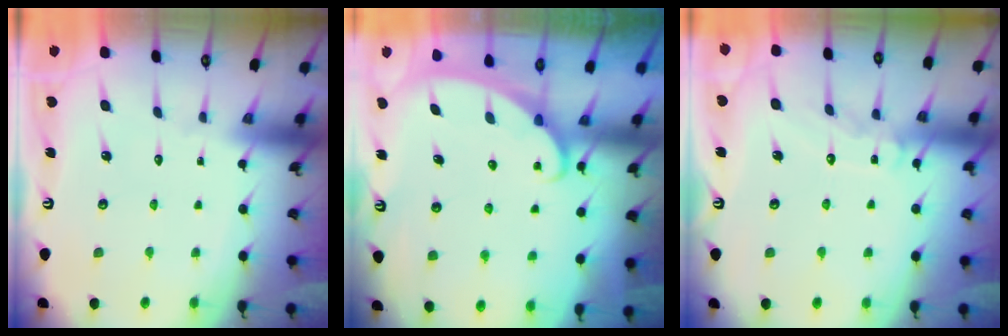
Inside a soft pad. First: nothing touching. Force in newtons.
{"total": 2.3, "press": 2.3, "slide": 0.4}
{"total": 9.1, "press": 9.0, "slide": 0.8}